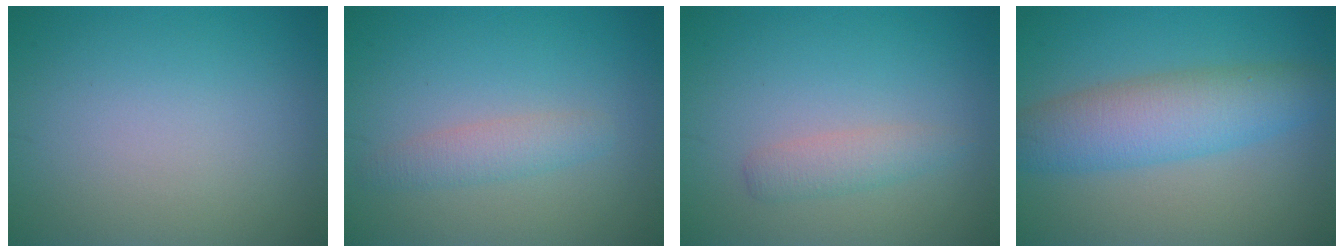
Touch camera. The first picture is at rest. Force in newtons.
{"total": 2.1, "press": 2.1, "slide": 0.1}
{"total": 1.8, "press": 1.8, "slide": 0.0}
{"total": 5.9, "press": 5.9, "slide": 0.1}